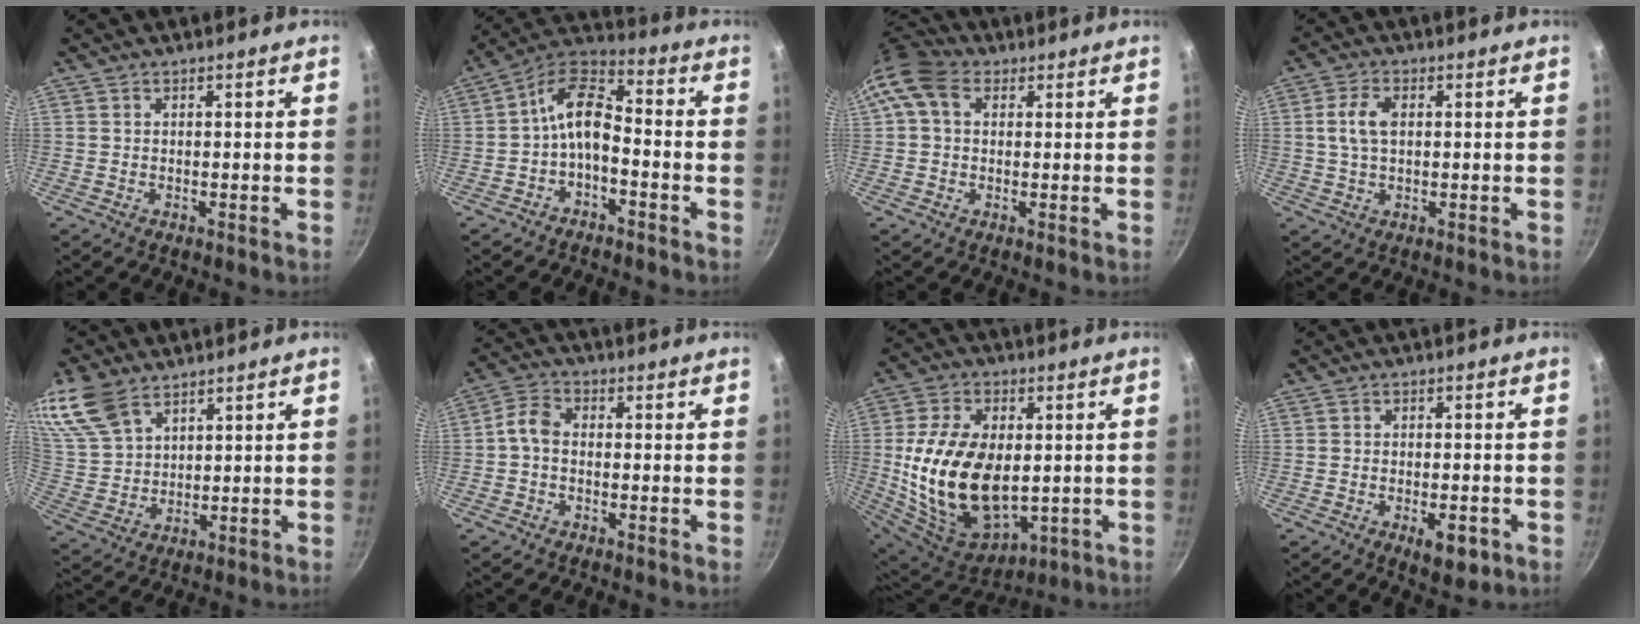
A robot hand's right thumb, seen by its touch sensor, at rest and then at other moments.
{"total": 9.2, "force": [-2.5, 4.8, 7.4], "torque": [-0.136, 0.054, -0.057]}
{"total": 8.5, "force": [2.6, 6.1, 5.3], "torque": [-0.095, 0.015, 0.032]}
{"total": 5.5, "force": [0.9, 3.1, 4.5], "torque": [-0.089, 0.010, 0.015]}
{"total": 12.4, "force": [8.3, 6.9, 6.2], "torque": [-0.125, -0.011, 0.179]}
{"total": 4.2, "force": [-0.9, 2.9, 2.9], "torque": [-0.064, 0.024, -0.030]}
{"total": 22.2, "force": [0.0, 13.8, 17.4], "torque": [-0.314, -0.015, 0.018]}
{"total": 5.7, "force": [-2.5, 2.5, 4.5], "torque": [-0.055, 0.011, -0.029]}